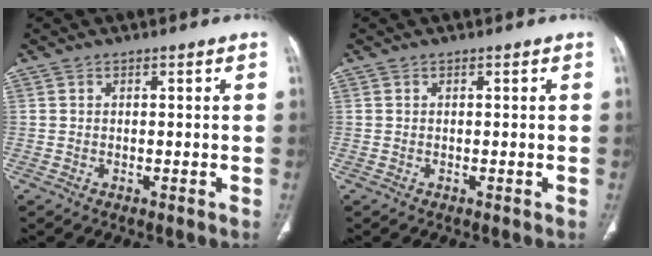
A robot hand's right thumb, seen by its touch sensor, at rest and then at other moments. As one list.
[{"total": 0.0}]